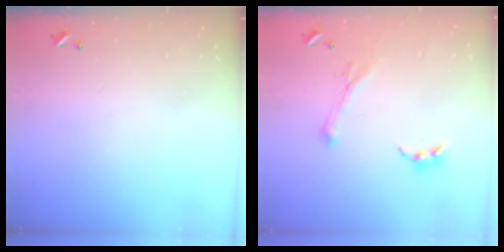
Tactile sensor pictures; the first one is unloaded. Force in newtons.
{"total": 1.1, "press": 0.6, "slide": 0.9}